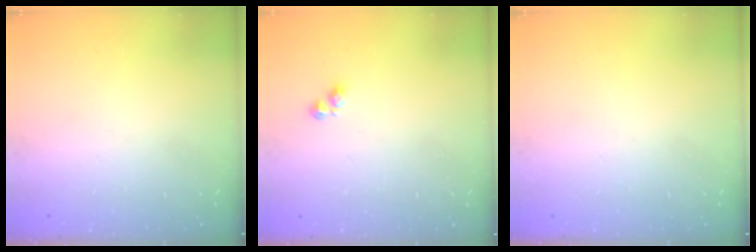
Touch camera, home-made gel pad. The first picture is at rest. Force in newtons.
{"total": 3.2, "press": 3.1, "slide": 0.4}
{"total": 0.0}